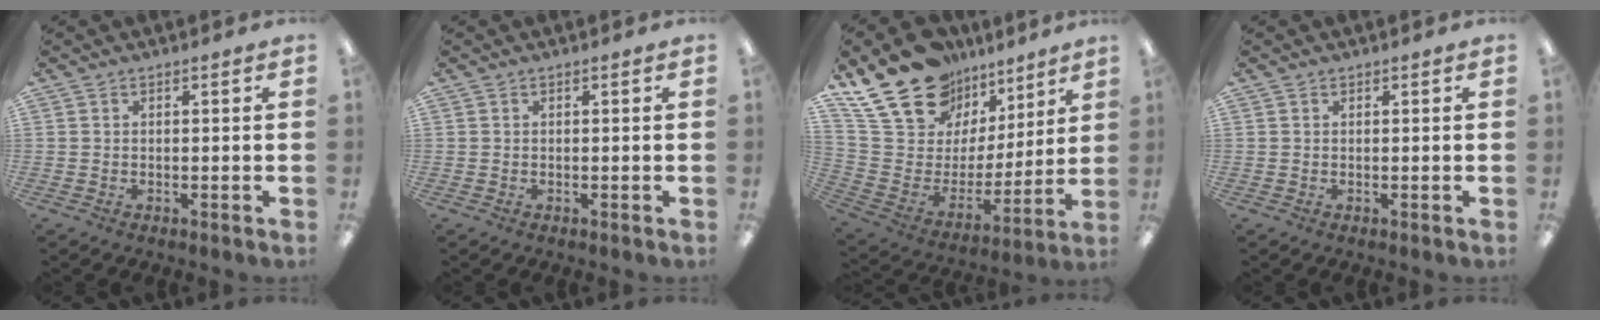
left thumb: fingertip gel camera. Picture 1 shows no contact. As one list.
[{"total": 0.0}, {"total": 22.1, "force": [15.9, 12.9, 8.3], "torque": [-0.160, -0.098, 0.302]}, {"total": 0.0}]